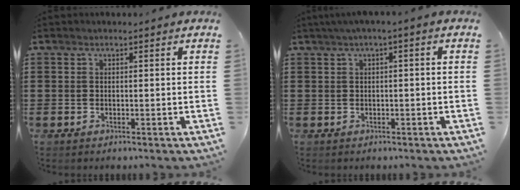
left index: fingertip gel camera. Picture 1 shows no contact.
{"total": 1.5, "force": [-0.5, 0.2, 1.4], "torque": [-0.021, -0.001, -0.011]}